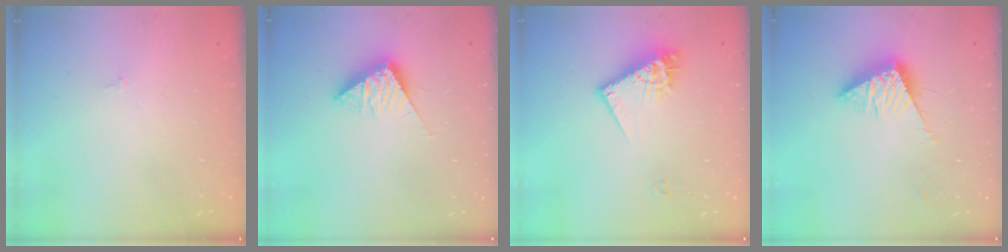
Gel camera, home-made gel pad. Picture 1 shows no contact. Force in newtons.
{"total": 8.0, "press": 8.0, "slide": 0.3}
{"total": 11.7, "press": 11.7, "slide": 0.8}
{"total": 10.5, "press": 10.5, "slide": 0.4}